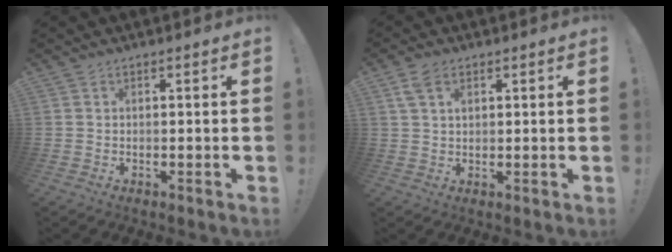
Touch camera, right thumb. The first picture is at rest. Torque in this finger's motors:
{"motor_torque": [0.24, 1.27, 0.71, 0.06, -0.01]}